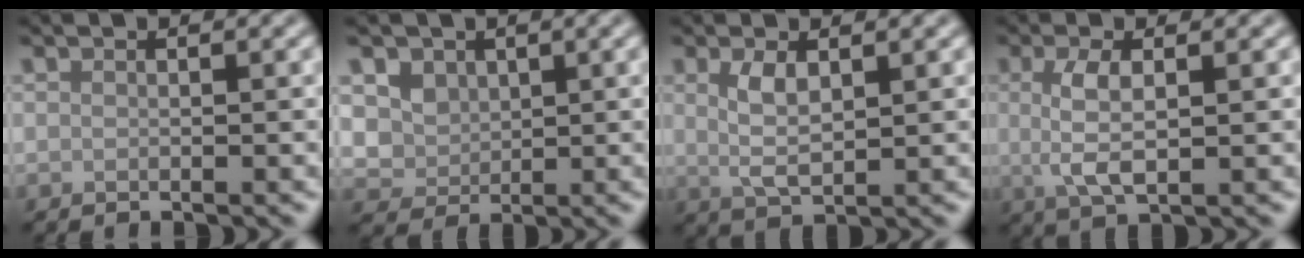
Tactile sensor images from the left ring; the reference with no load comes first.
{"total": 2.9, "force": [1.1, 2.4, 1.4], "torque": [-0.030, -0.005, 0.018]}
{"total": 2.8, "force": [0.9, 1.1, 2.4], "torque": [-0.051, -0.001, 0.021]}
{"total": 3.6, "force": [0.3, 1.3, 3.4], "torque": [-0.073, -0.001, 0.007]}